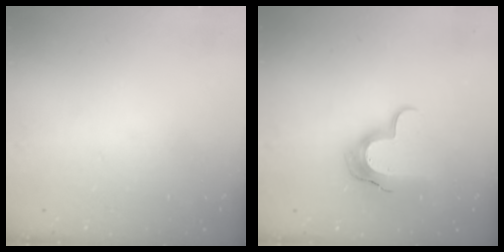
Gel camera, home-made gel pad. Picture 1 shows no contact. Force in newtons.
{"total": 13.0, "press": 13.0, "slide": 1.0}